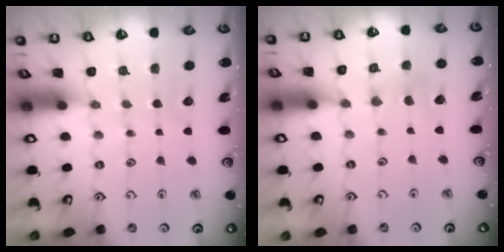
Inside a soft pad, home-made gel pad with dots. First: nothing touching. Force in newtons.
{"total": 2.8, "press": 2.8, "slide": 0.4}